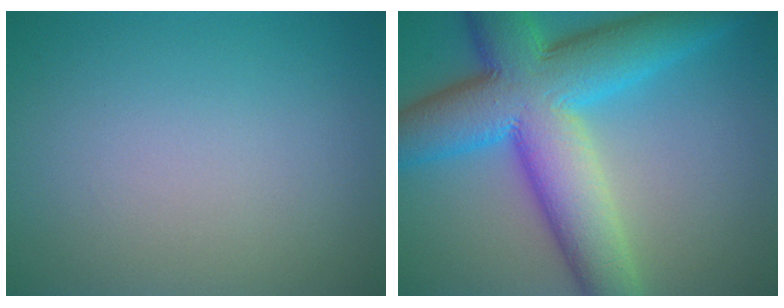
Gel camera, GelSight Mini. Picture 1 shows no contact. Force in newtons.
{"total": 12.8, "press": 12.8, "slide": 0.2}